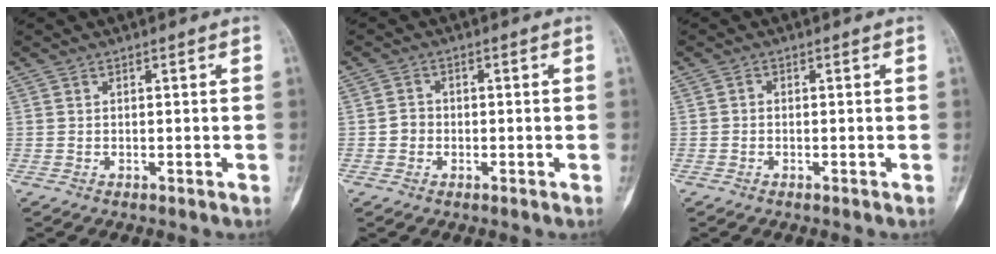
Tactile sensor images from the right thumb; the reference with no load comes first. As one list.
[{"total": 2.3, "force": [-0.5, 2.1, 0.8], "torque": [-0.002, 0.008, -0.015]}, {"total": 0.6, "force": [-0.3, 0.4, 0.3], "torque": [-0.003, 0.002, -0.010]}]